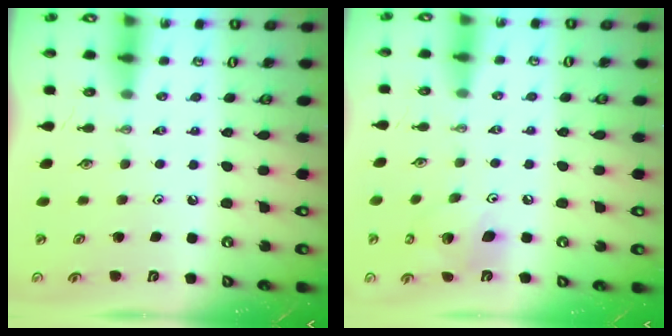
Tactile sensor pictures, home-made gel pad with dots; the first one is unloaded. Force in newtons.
{"total": 12.4, "press": 12.2, "slide": 2.1}